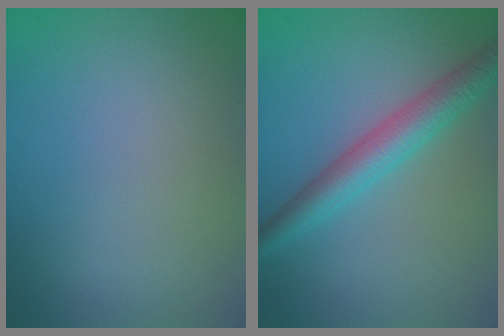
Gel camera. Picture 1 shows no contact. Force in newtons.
{"total": 4.1, "press": 4.1, "slide": 0.0}